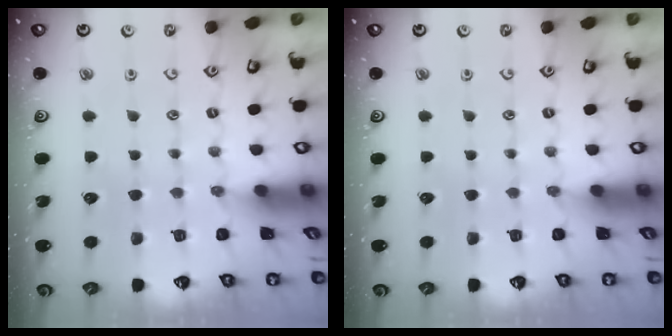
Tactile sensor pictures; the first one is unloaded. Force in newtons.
{"total": 0.0}